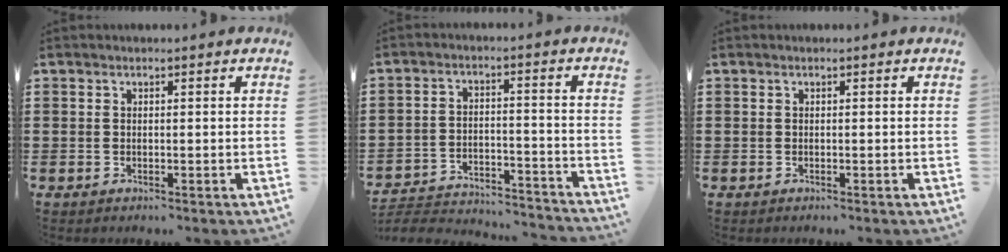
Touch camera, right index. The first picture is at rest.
{"total": 4.3, "force": [-4.2, 0.5, 0.9], "torque": [-0.027, -0.005, -0.089]}
{"total": 0.0}